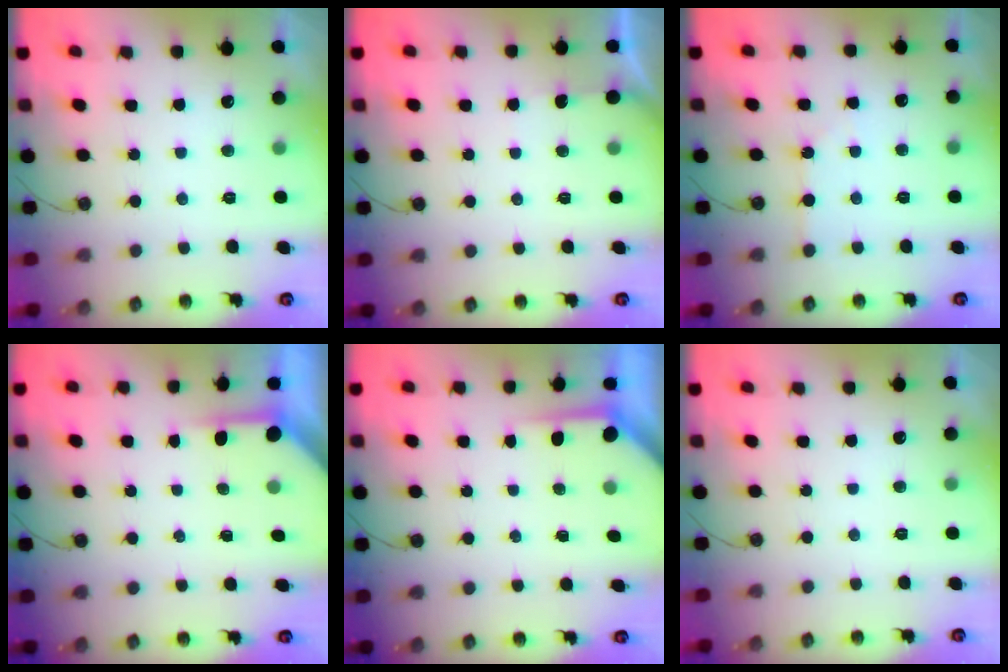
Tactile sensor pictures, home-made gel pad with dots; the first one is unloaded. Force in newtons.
{"total": 2.5, "press": 2.5, "slide": 0.4}
{"total": 2.9, "press": 2.9, "slide": 0.5}
{"total": 4.0, "press": 3.9, "slide": 0.3}
{"total": 3.7, "press": 3.7, "slide": 0.5}
{"total": 0.0}